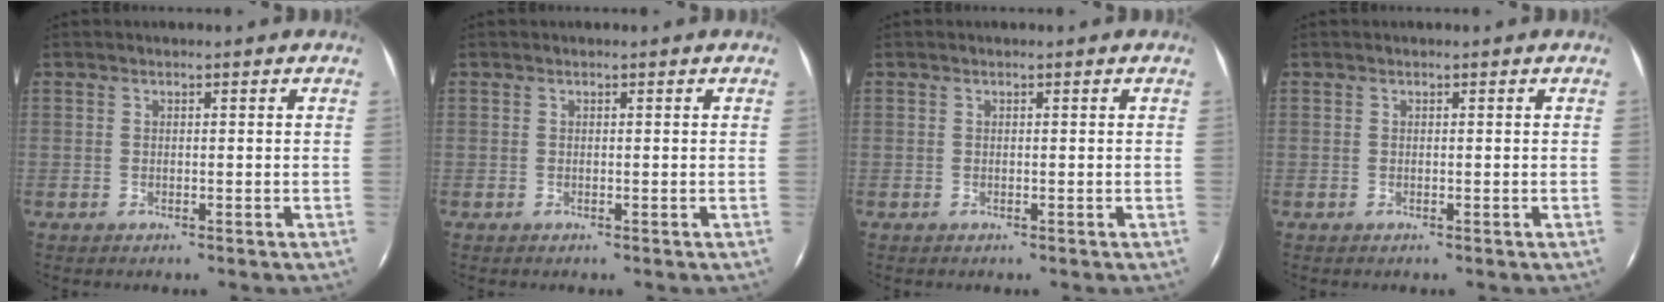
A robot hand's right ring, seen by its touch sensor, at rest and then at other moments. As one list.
[{"total": 0.0}, {"total": 0.0}, {"total": 0.0}]